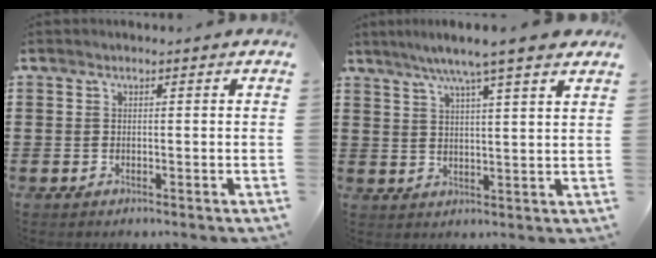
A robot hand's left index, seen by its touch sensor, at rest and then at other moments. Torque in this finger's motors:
{"motor_torque": [2.14, 0.00, 0.56, 0.21]}